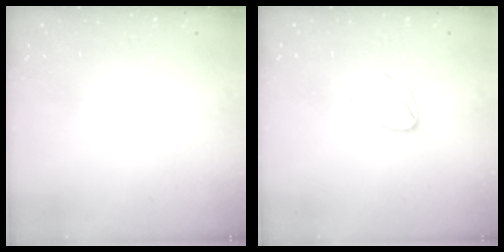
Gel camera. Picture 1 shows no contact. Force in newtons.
{"total": 6.8, "press": 6.8, "slide": 0.6}